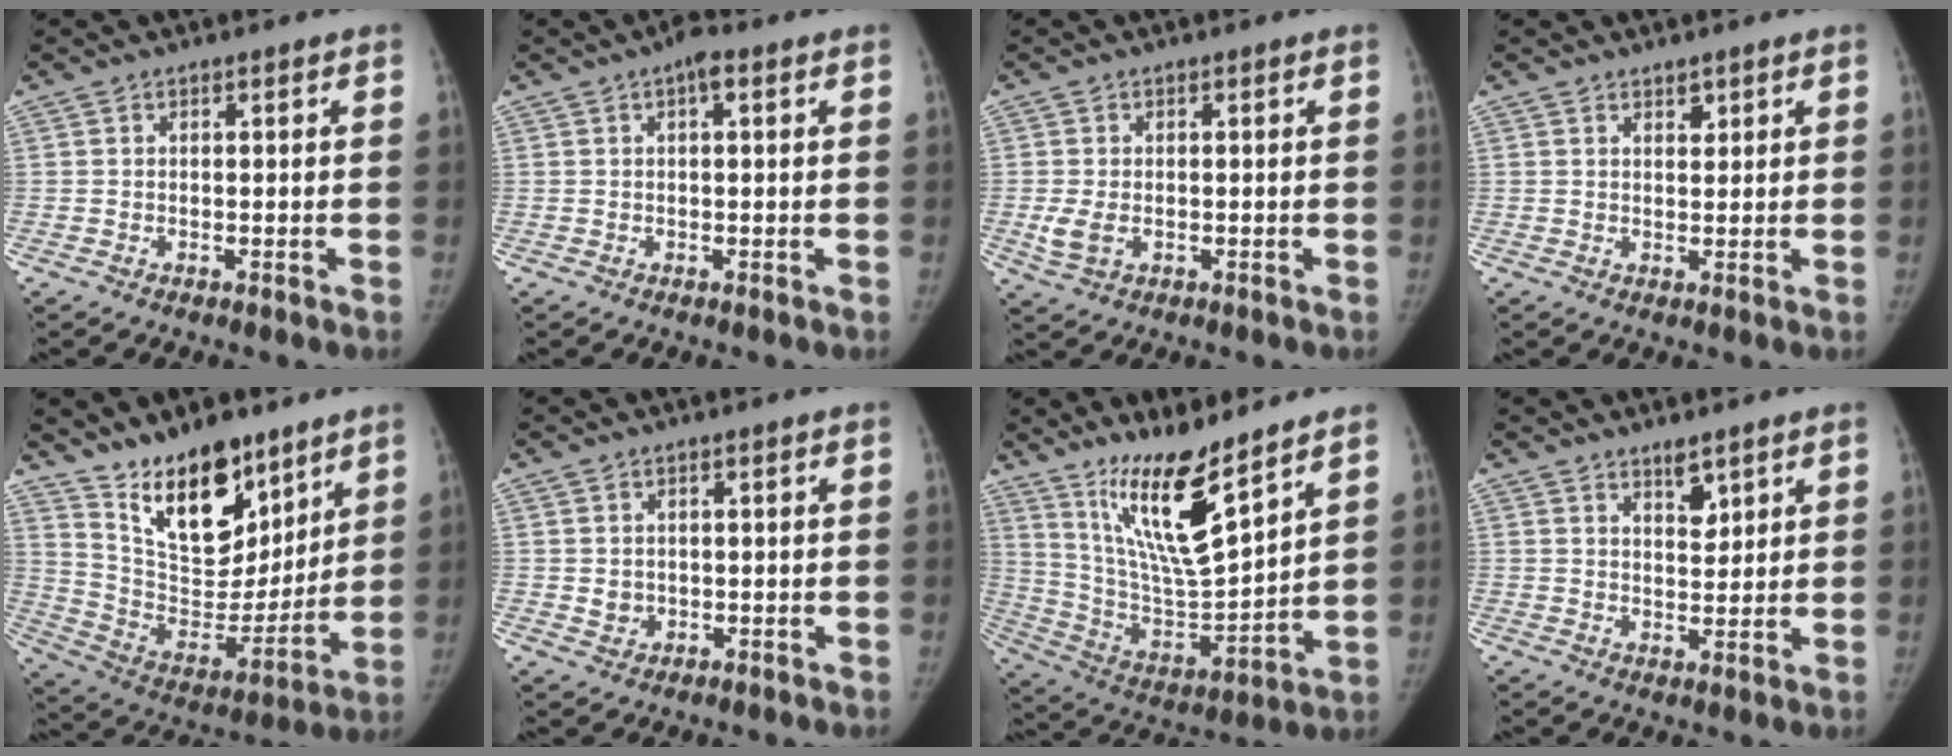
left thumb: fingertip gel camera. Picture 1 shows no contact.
{"total": 2.9, "force": [1.2, 1.2, 2.4], "torque": [-0.033, 0.006, 0.012]}
{"total": 3.9, "force": [-0.6, 2.6, 2.9], "torque": [-0.065, -0.008, -0.006]}
{"total": 1.9, "force": [1.3, 1.1, 0.8], "torque": [0.000, -0.008, 0.020]}
{"total": 20.3, "force": [13.8, 9.8, 11.2], "torque": [-0.134, -0.088, 0.246]}
{"total": 2.3, "force": [0.2, 2.1, 1.0], "torque": [-0.009, -0.002, 0.010]}
{"total": 17.1, "force": [11.8, 3.1, 11.9], "torque": [-0.193, -0.082, 0.232]}
{"total": 4.1, "force": [2.9, 1.8, 2.4], "torque": [-0.021, -0.023, 0.049]}